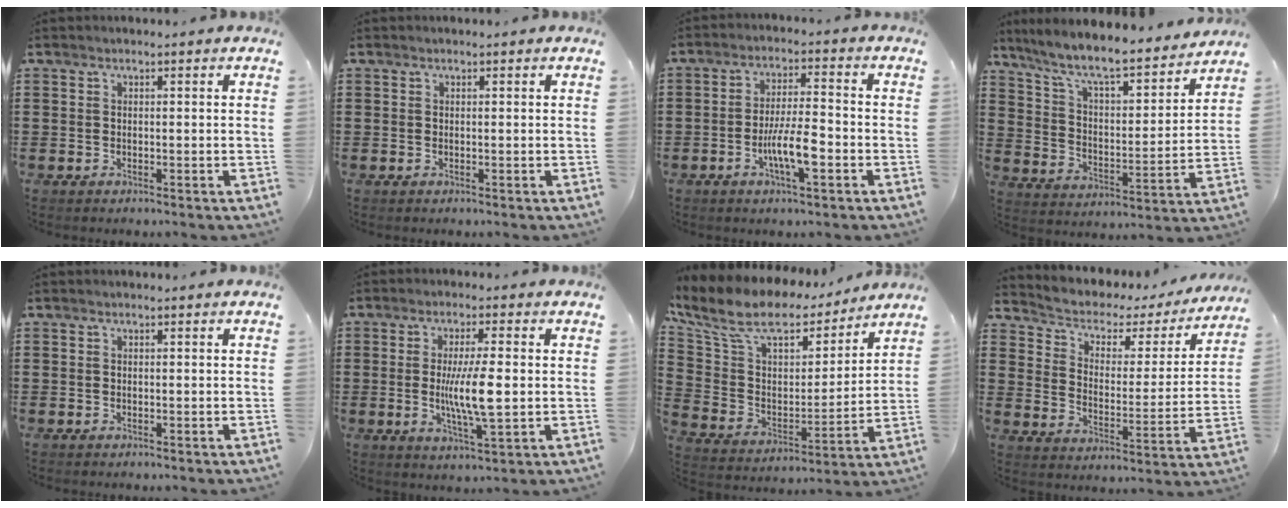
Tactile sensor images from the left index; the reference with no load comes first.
{"total": 0.0}
{"total": 7.2, "force": [-2.5, 1.8, 6.5], "torque": [-0.127, -0.002, -0.047]}
{"total": 7.9, "force": [7.0, 0.6, 3.6], "torque": [-0.100, -0.050, 0.114]}
{"total": 0.0}
{"total": 7.9, "force": [-0.2, 1.6, 7.7], "torque": [-0.143, -0.008, -0.011]}
{"total": 11.0, "force": [8.5, 4.5, 5.3], "torque": [-0.144, -0.043, 0.146]}
{"total": 3.4, "force": [2.3, 2.3, 0.9], "torque": [-0.039, -0.021, 0.028]}